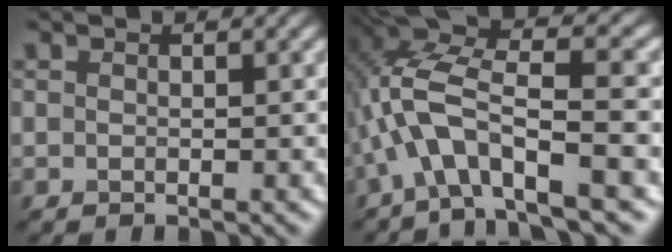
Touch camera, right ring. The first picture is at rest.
{"total": 9.5, "force": [-1.4, 3.0, 8.9], "torque": [-0.173, 0.032, -0.038]}